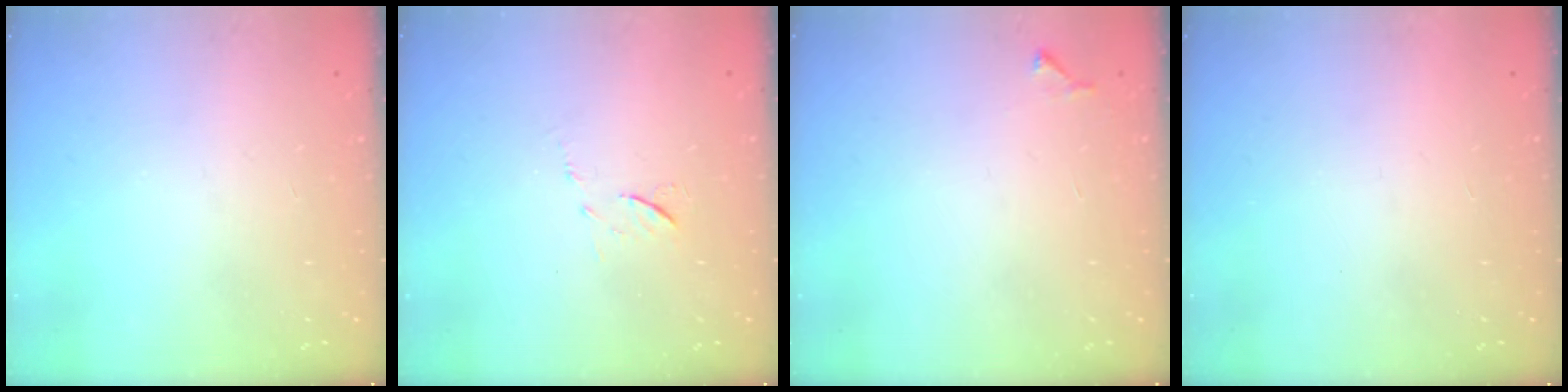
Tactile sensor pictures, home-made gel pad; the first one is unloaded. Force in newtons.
{"total": 5.6, "press": 5.6, "slide": 0.6}
{"total": 4.4, "press": 4.4, "slide": 0.7}
{"total": 1.6, "press": 1.5, "slide": 0.1}